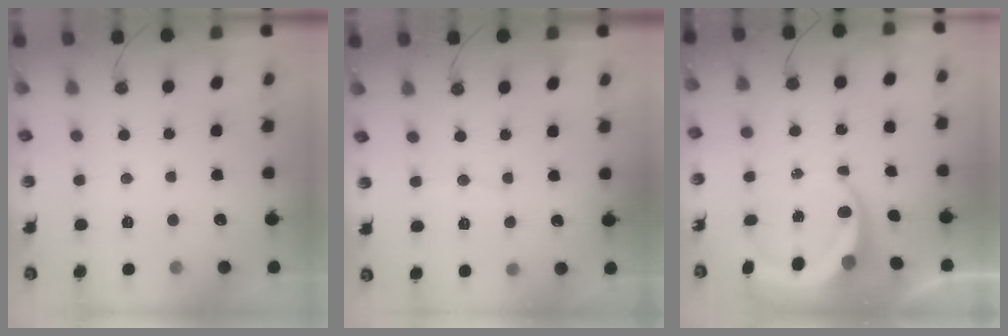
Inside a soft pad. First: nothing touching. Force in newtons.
{"total": 2.7, "press": 2.7, "slide": 0.3}
{"total": 7.1, "press": 7.1, "slide": 0.9}